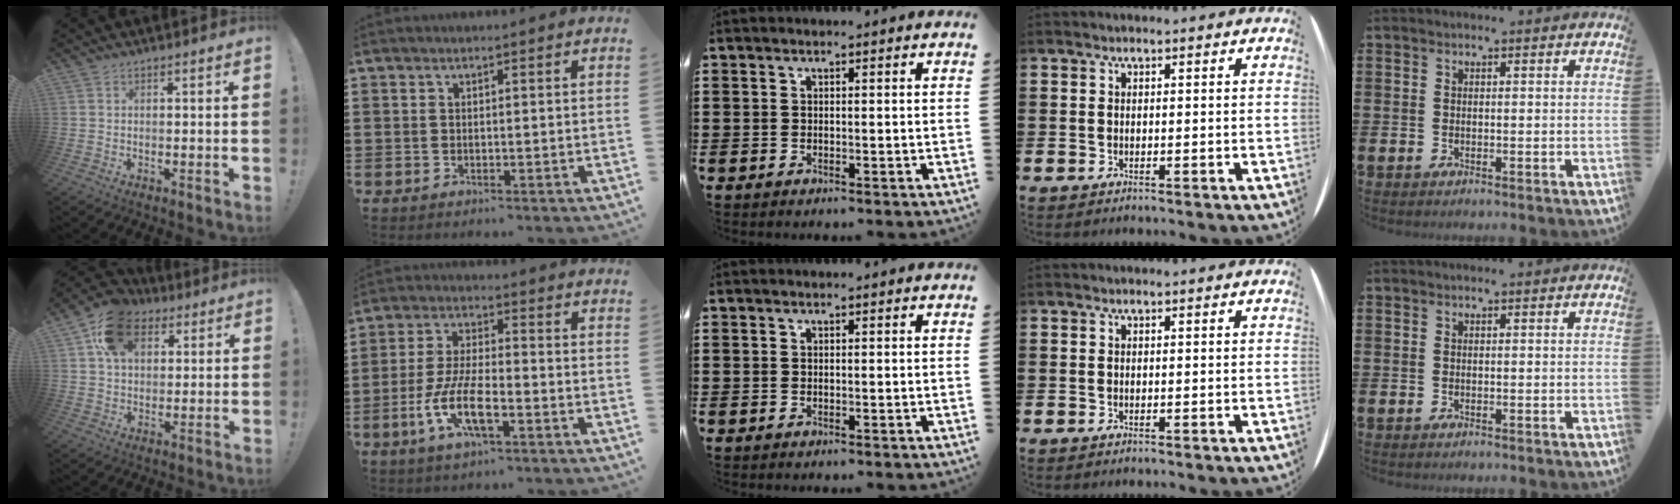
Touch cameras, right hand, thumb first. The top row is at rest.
{"thumb": {"total": 14.4, "force": [6.3, 10.3, 7.9], "torque": [-0.121, -0.012, 0.122]}, "index": {"total": 8.9, "force": [-3.6, 2.6, 7.7], "torque": [-0.179, -0.015, -0.073]}}